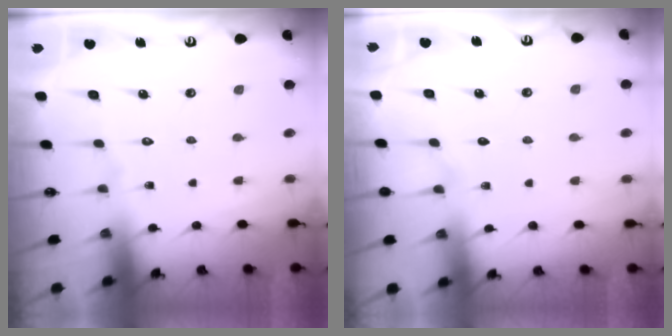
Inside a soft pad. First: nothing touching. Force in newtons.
{"total": 3.4, "press": 3.3, "slide": 0.6}